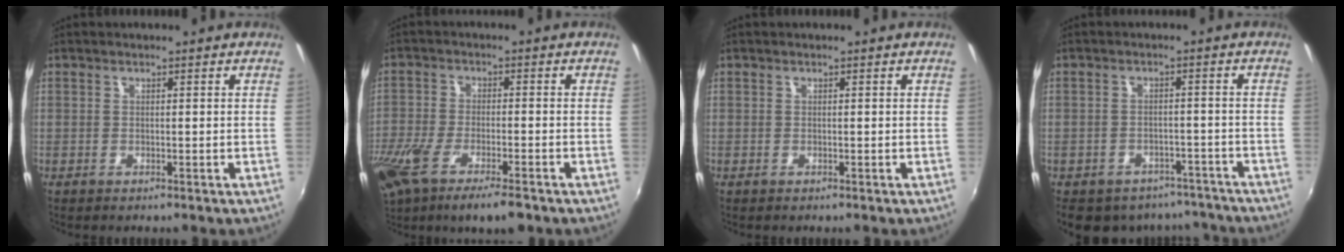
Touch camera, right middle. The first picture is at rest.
{"total": 14.5, "force": [-9.3, 4.3, 10.3], "torque": [-0.229, -0.059, -0.168]}
{"total": 0.0}
{"total": 13.9, "force": [-10.7, 7.6, 4.6], "torque": [-0.106, 0.012, -0.121]}